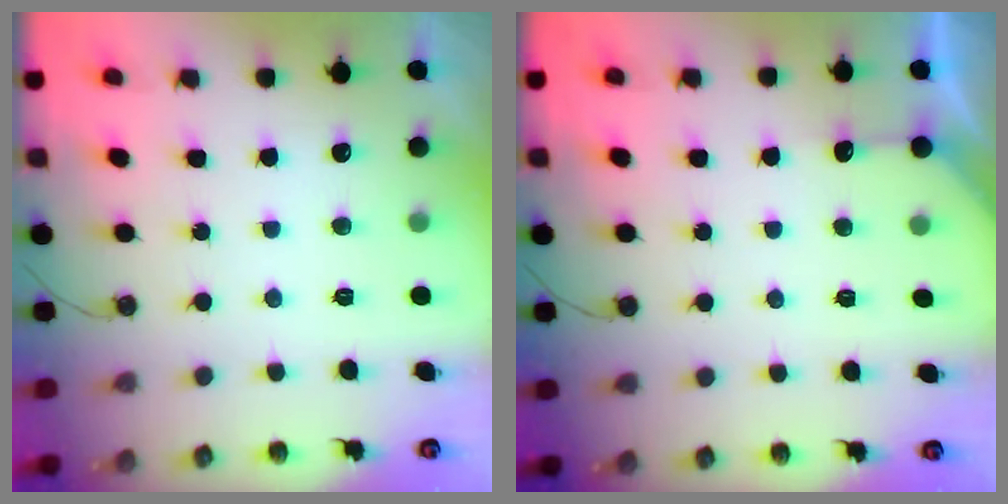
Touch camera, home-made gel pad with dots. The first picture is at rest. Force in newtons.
{"total": 4.0, "press": 4.0, "slide": 0.4}